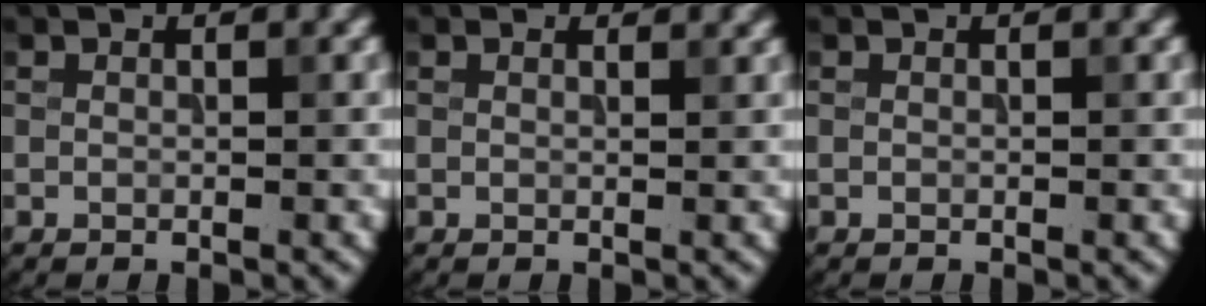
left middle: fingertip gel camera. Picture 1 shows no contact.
{"total": 1.1, "force": [1.0, 0.3, 0.2], "torque": [-0.006, -0.003, 0.009]}
{"total": 0.0}